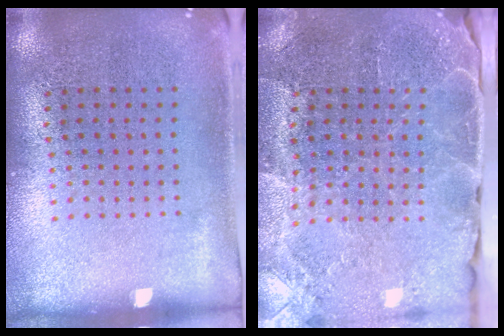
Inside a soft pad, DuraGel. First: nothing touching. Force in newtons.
{"total": 3.2, "press": 3.2, "slide": 0.4}